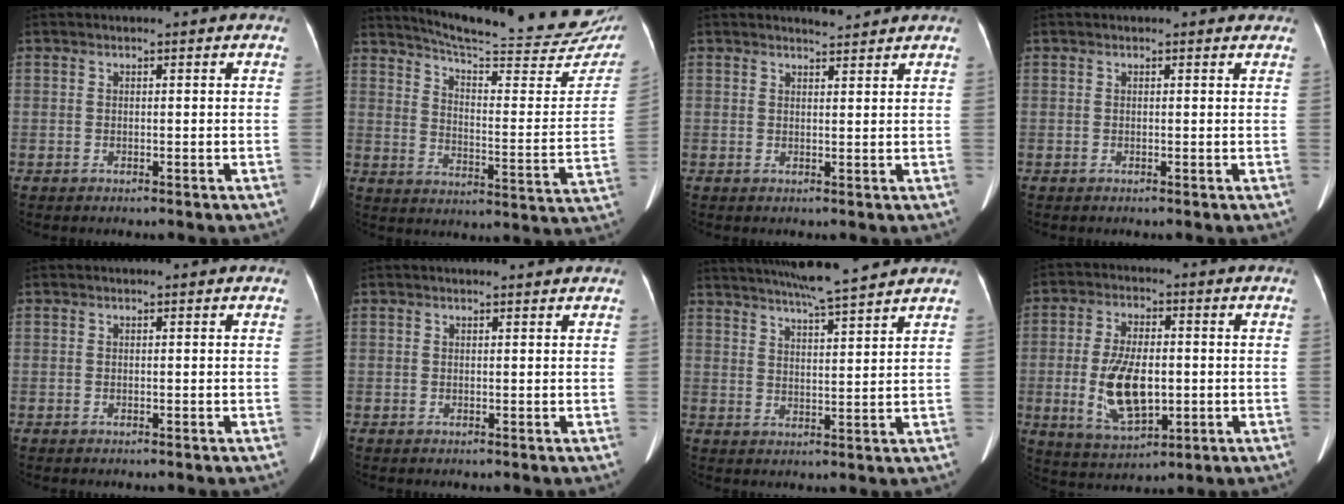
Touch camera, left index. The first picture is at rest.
{"total": 25.6, "force": [23.0, 2.3, 11.2], "torque": [-0.166, -0.076, 0.290]}
{"total": 2.3, "force": [2.3, 0.0, 0.3], "torque": [-0.009, 0.003, 0.037]}
{"total": 2.7, "force": [2.4, 0.9, 1.0], "torque": [-0.010, 0.009, 0.018]}
{"total": 0.0}
{"total": 2.9, "force": [2.7, 0.2, 1.0], "torque": [-0.013, 0.013, 0.033]}
{"total": 12.0, "force": [10.7, -0.5, 5.5], "torque": [-0.096, 0.012, 0.158]}
{"total": 10.7, "force": [-1.4, 4.8, 9.5], "torque": [-0.194, -0.003, -0.014]}